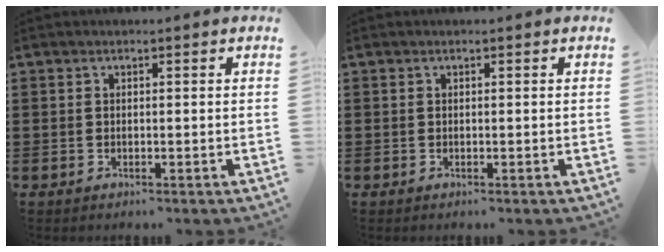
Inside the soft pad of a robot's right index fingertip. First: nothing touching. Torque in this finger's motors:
{"motor_torque": [1.28, 0.85, 0.00, 0.00]}